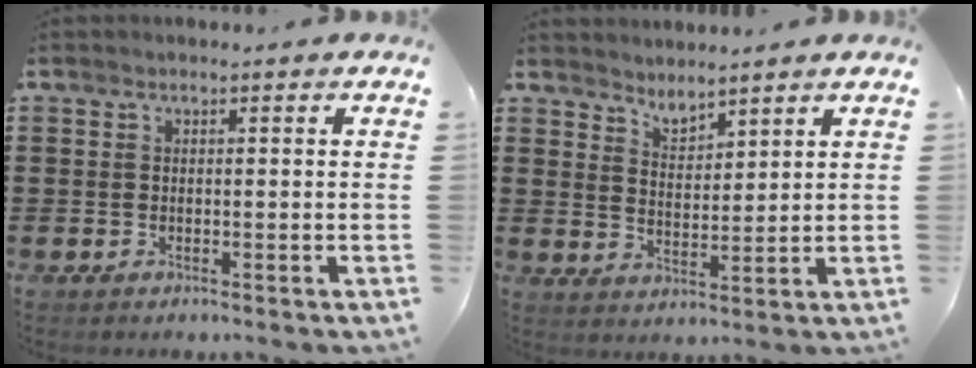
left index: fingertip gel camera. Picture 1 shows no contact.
{"total": 3.3, "force": [3.3, 0.3, 0.1], "torque": [-0.012, -0.009, 0.062]}